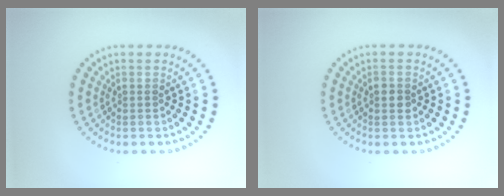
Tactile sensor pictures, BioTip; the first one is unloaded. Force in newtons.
{"total": 1.5, "press": 1.5, "slide": 0.1}